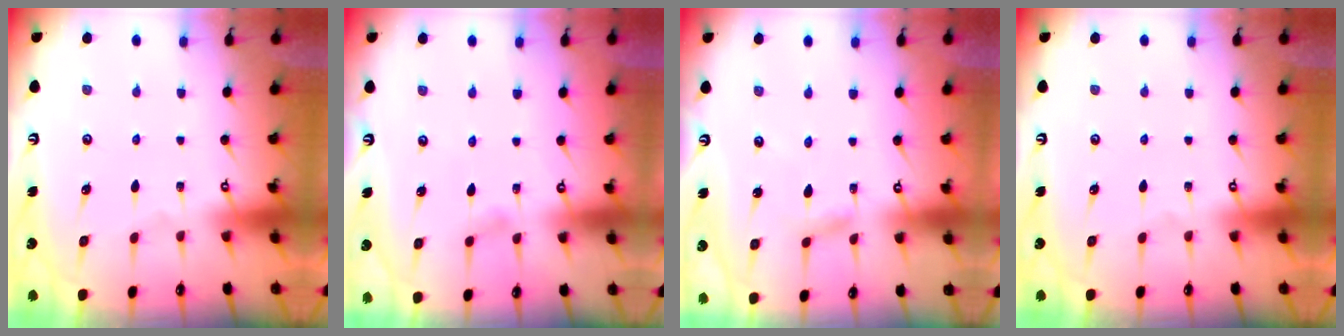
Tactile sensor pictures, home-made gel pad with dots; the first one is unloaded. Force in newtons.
{"total": 3.9, "press": 3.9, "slide": 0.5}
{"total": 1.6, "press": 1.5, "slide": 0.1}
{"total": 0.0}